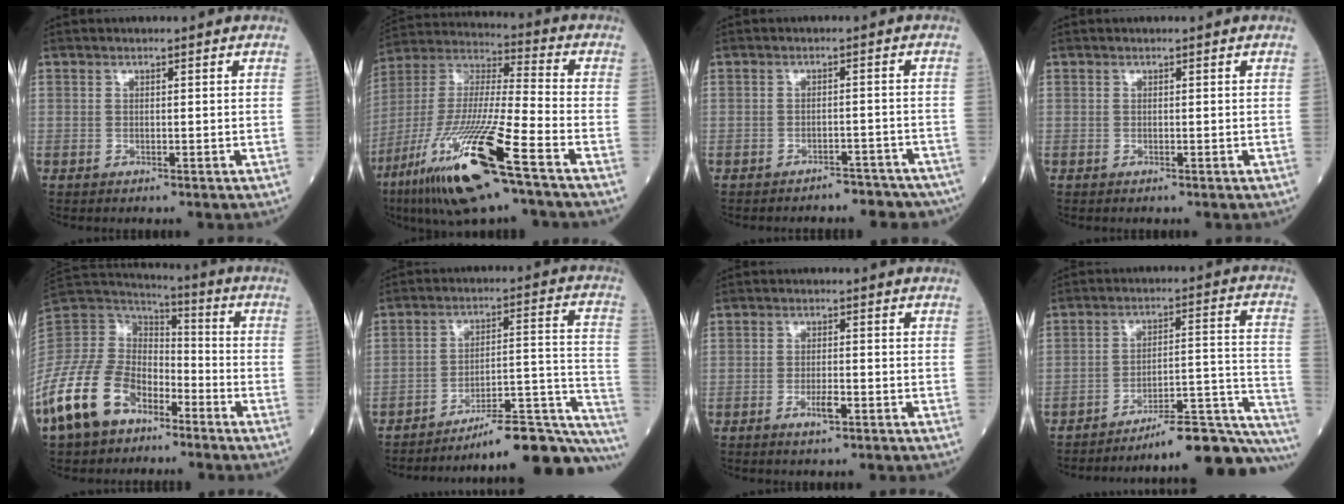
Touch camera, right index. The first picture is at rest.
{"total": 20.3, "force": [-10.8, 1.3, 17.2], "torque": [-0.374, -0.054, -0.205]}
{"total": 7.5, "force": [-6.9, 2.5, 1.5], "torque": [-0.004, 0.006, -0.071]}
{"total": 0.0}
{"total": 16.7, "force": [-9.9, 9.9, 8.9], "torque": [-0.216, 0.009, -0.198]}
{"total": 20.9, "force": [-18.6, 0.9, 9.6], "torque": [-0.053, 0.037, -0.259]}
{"total": 2.5, "force": [-1.2, 0.5, 2.1], "torque": [-0.037, -0.001, -0.018]}
{"total": 20.1, "force": [-18.4, 0.2, 8.2], "torque": [-0.034, 0.037, -0.252]}